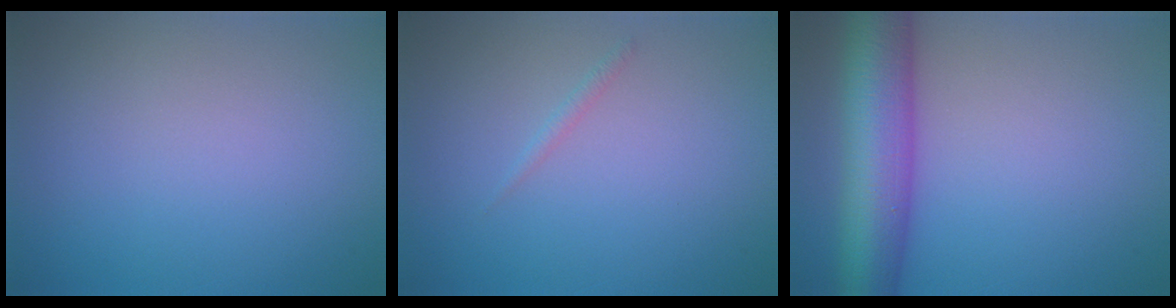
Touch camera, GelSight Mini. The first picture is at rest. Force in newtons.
{"total": 0.6, "press": 0.6, "slide": 0.0}
{"total": 9.4, "press": 9.4, "slide": 0.4}